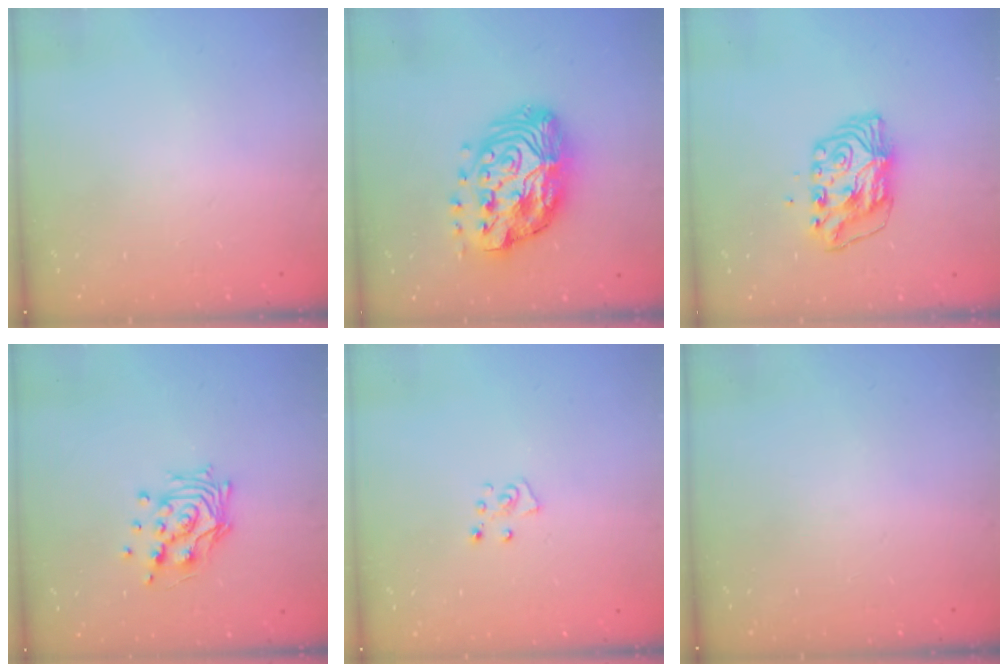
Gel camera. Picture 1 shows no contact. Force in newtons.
{"total": 18.2, "press": 18.1, "slide": 1.3}
{"total": 7.0, "press": 7.0, "slide": 0.6}
{"total": 11.7, "press": 11.7, "slide": 0.9}
{"total": 4.7, "press": 4.7, "slide": 0.5}
{"total": 0.0}